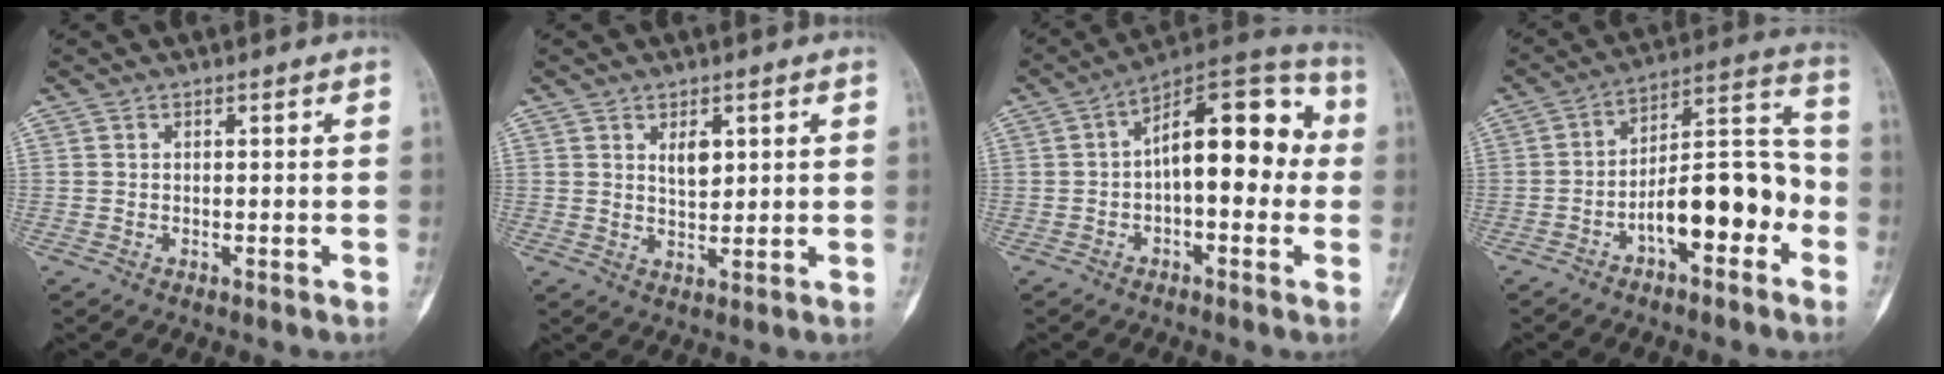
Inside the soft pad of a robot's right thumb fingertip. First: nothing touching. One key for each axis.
{"total": 4.0, "fx": 1.6, "fy": 2.2, "fz": 2.9, "tx": -0.037, "ty": -0.013, "tz": 0.030}
{"total": 16.5, "fx": 0.8, "fy": 8.0, "fz": 14.4, "tx": -0.174, "ty": 0.043, "tz": 0.002}
{"total": 14.8, "fx": -5.4, "fy": 6.2, "fz": 12.3, "tx": -0.172, "ty": 0.063, "tz": -0.083}